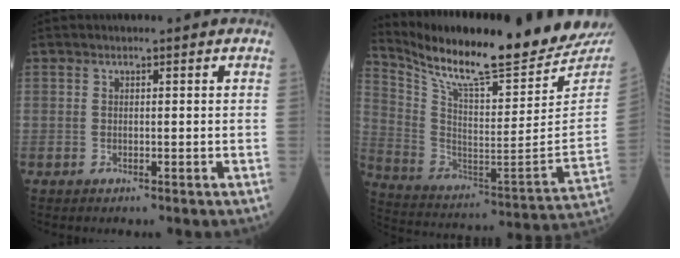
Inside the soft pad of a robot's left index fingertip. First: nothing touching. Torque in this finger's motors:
{"motor_torque": [0.26, -0.60, 0.37, 0.11]}